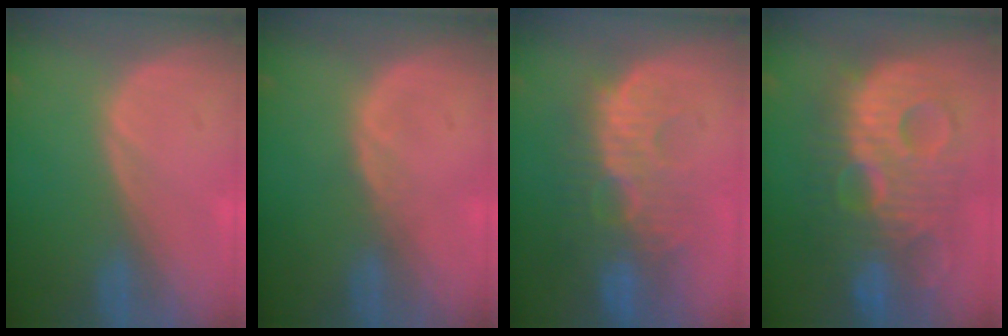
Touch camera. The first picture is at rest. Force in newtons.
{"total": 0.9, "press": 0.9, "slide": 0.2}
{"total": 11.0, "press": 9.7, "slide": 5.1}
{"total": 13.4, "press": 13.4, "slide": 1.0}